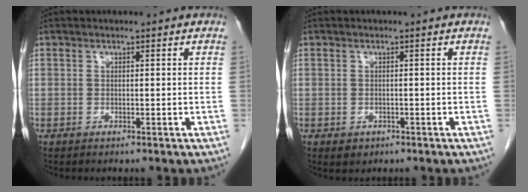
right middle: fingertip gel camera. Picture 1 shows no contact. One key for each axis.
{"total": 1.3, "fx": -0.6, "fy": 1.0, "fz": 0.5, "tx": -0.011, "ty": 0.000, "tz": -0.002}